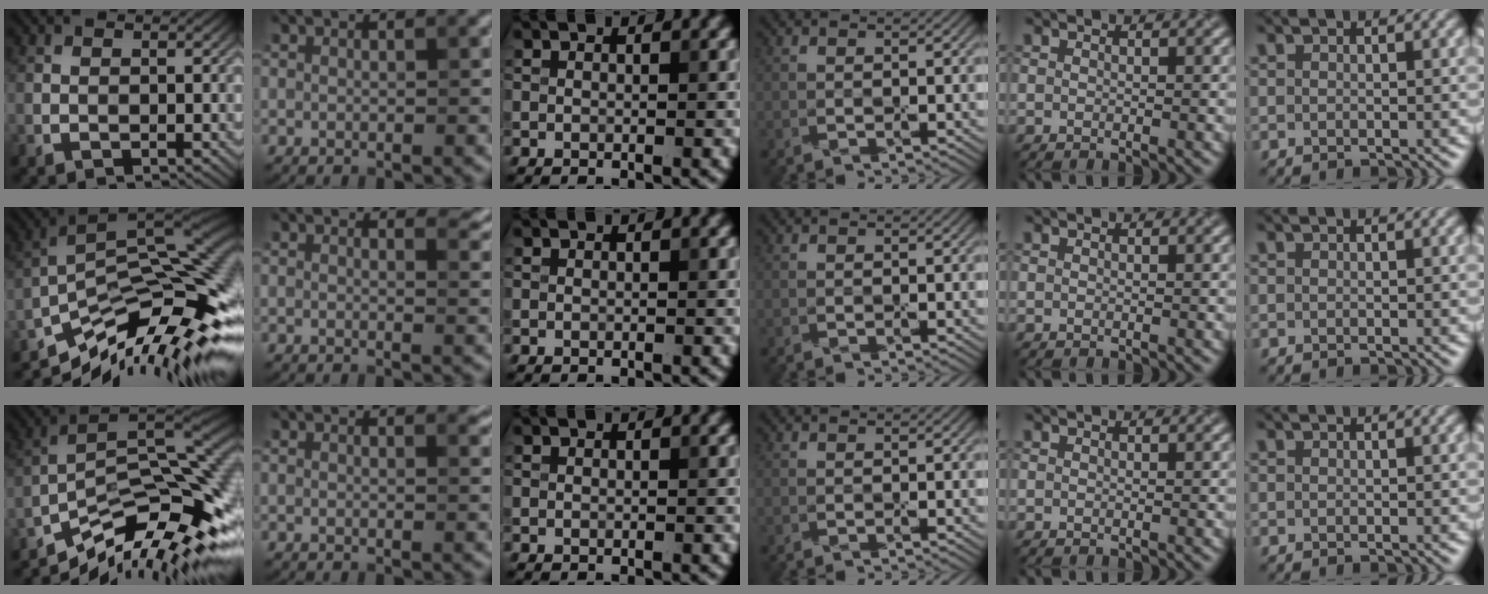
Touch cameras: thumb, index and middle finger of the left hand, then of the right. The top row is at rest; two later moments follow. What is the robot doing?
{"motion": "peel", "object": "plastic wrap"}